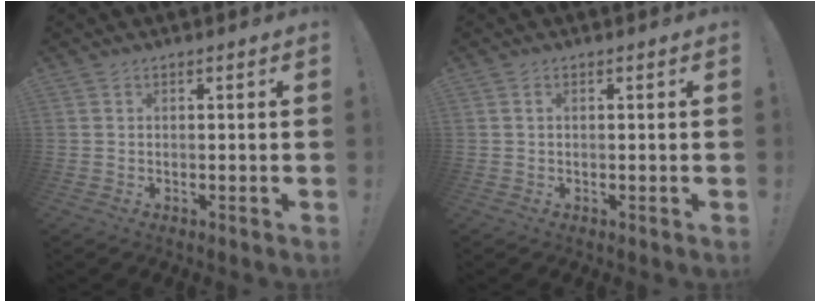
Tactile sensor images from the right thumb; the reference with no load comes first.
{"total": 0.5, "force": [0.0, 0.2, 0.5], "torque": [-0.014, 0.004, 0.001]}